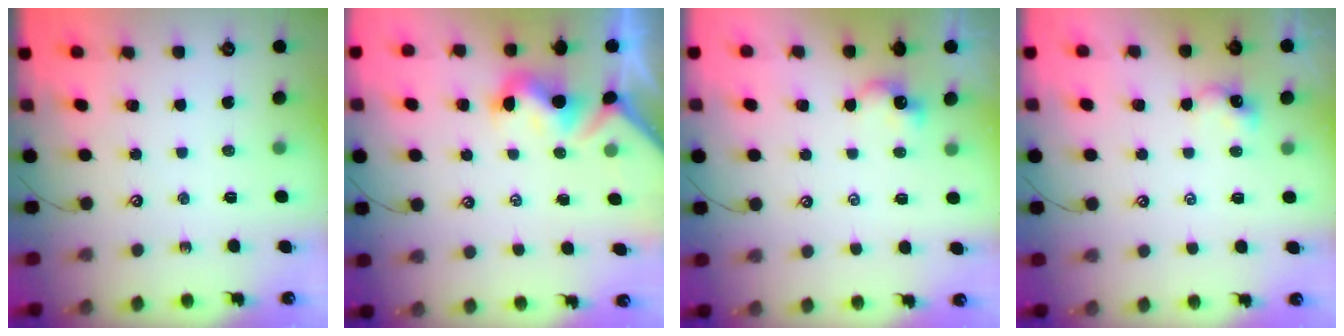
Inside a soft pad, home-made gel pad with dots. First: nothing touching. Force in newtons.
{"total": 1.5, "press": 1.3, "slide": 0.7}
{"total": 2.8, "press": 2.8, "slide": 0.1}
{"total": 2.1, "press": 2.1, "slide": 0.2}